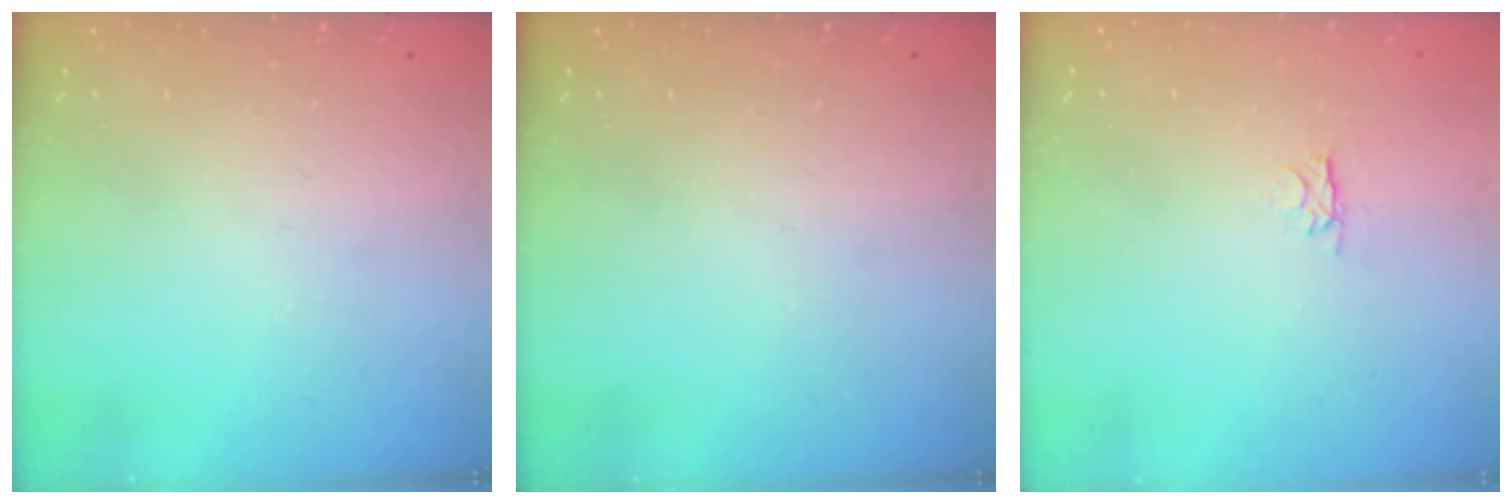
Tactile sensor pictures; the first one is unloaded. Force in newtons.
{"total": 0.0}
{"total": 2.8, "press": 2.7, "slide": 0.4}